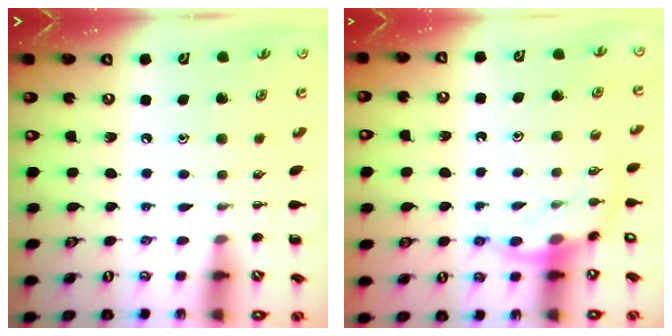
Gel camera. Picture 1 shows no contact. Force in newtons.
{"total": 7.5, "press": 7.5, "slide": 0.8}